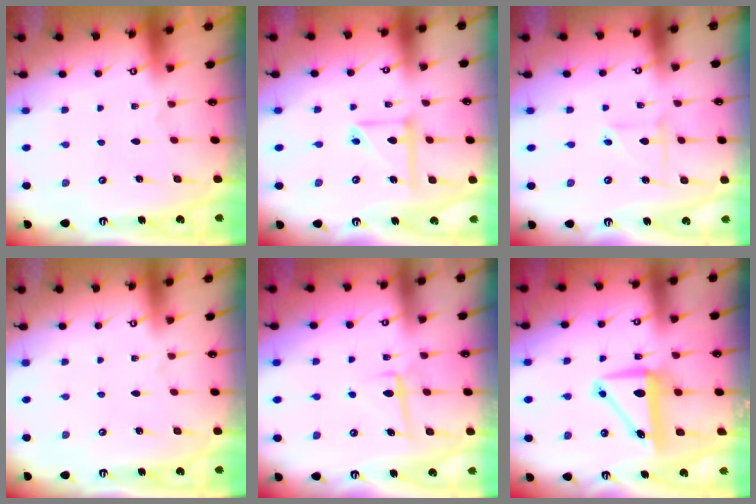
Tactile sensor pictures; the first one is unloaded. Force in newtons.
{"total": 8.7, "press": 8.6, "slide": 0.6}
{"total": 2.9, "press": 2.9, "slide": 0.3}
{"total": 0.0}
{"total": 5.7, "press": 5.5, "slide": 1.4}
{"total": 7.8, "press": 7.6, "slide": 1.7}